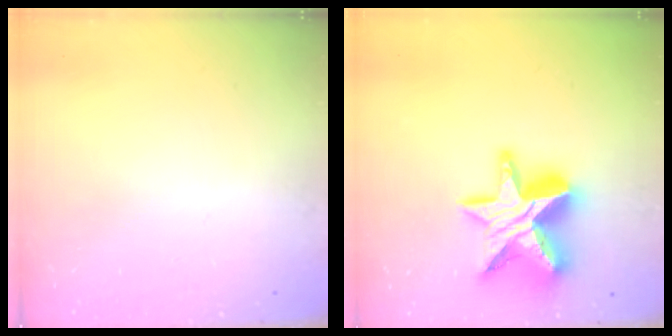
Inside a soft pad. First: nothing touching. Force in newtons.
{"total": 18.3, "press": 18.3, "slide": 1.3}